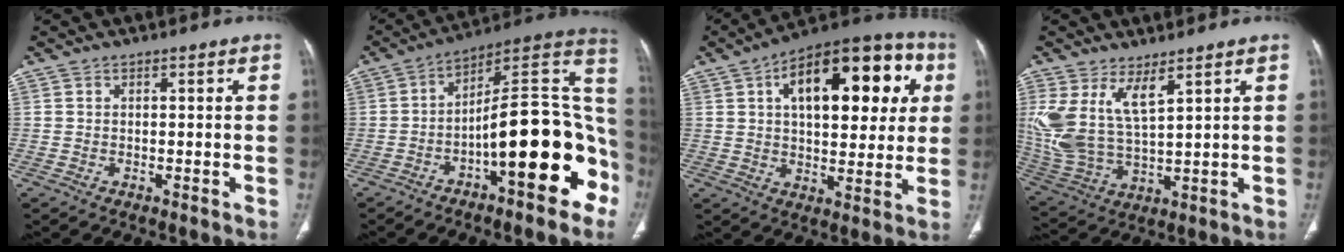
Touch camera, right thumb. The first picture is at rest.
{"total": 21.7, "force": [-7.3, 7.3, 19.1], "torque": [-0.213, 0.082, -0.103]}
{"total": 24.0, "force": [7.0, 11.9, 19.7], "torque": [-0.245, 0.021, 0.097]}
{"total": 12.2, "force": [5.8, 4.8, 9.5], "torque": [-0.214, -0.030, 0.134]}